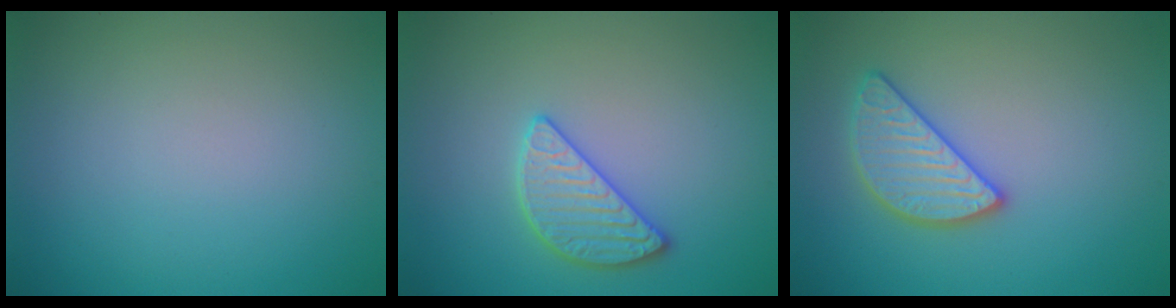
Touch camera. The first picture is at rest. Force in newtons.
{"total": 2.8, "press": 2.8, "slide": 0.3}
{"total": 3.1, "press": 3.1, "slide": 0.3}